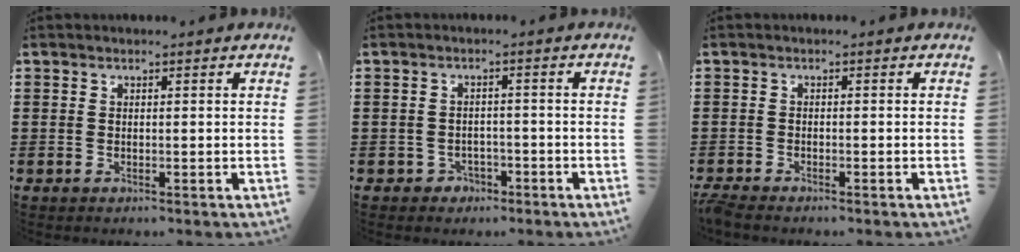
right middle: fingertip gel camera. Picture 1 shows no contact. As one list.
[{"total": 2.0, "force": [-1.6, 1.2, 0.1], "torque": [-0.012, 0.001, -0.038]}, {"total": 1.5, "force": [-1.4, 0.1, 0.5], "torque": [-0.018, -0.007, -0.029]}]